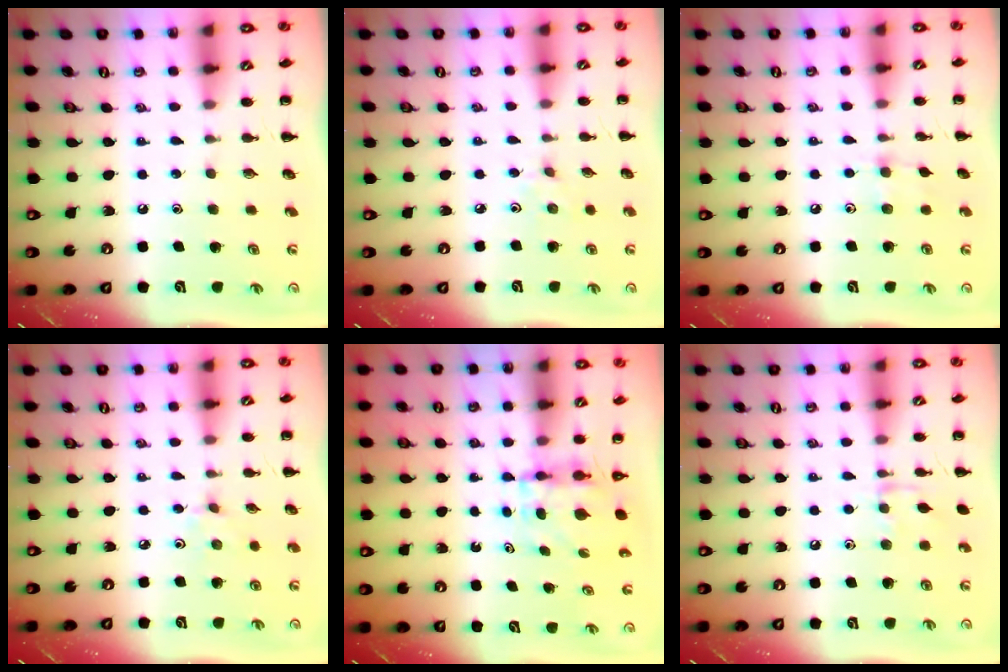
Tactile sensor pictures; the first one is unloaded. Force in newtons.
{"total": 2.5, "press": 2.3, "slide": 0.9}
{"total": 5.1, "press": 4.8, "slide": 1.5}
{"total": 2.0, "press": 1.9, "slide": 0.7}
{"total": 3.9, "press": 3.9, "slide": 0.3}
{"total": 6.3, "press": 6.2, "slide": 0.9}